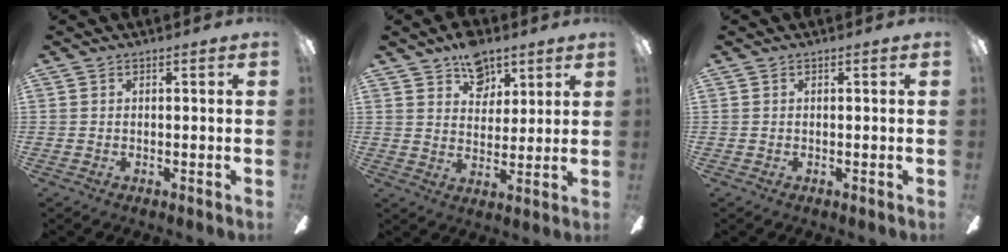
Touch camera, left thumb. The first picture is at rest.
{"total": 9.4, "force": [6.4, 5.9, 3.6], "torque": [-0.042, -0.028, 0.117]}
{"total": 0.0}